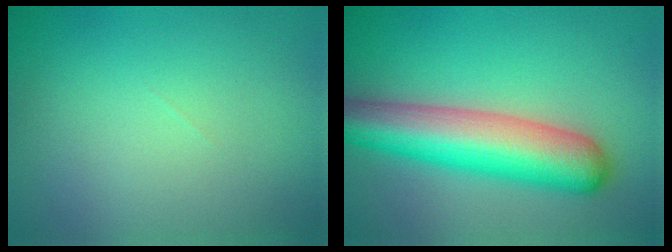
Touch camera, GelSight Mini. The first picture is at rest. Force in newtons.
{"total": 8.9, "press": 8.9, "slide": 0.4}